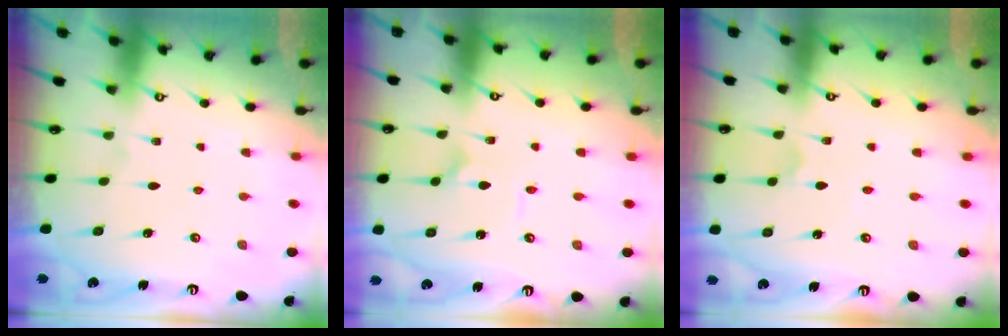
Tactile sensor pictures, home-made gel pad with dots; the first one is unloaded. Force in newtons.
{"total": 2.3, "press": 2.3, "slide": 0.1}
{"total": 2.0, "press": 2.0, "slide": 0.4}